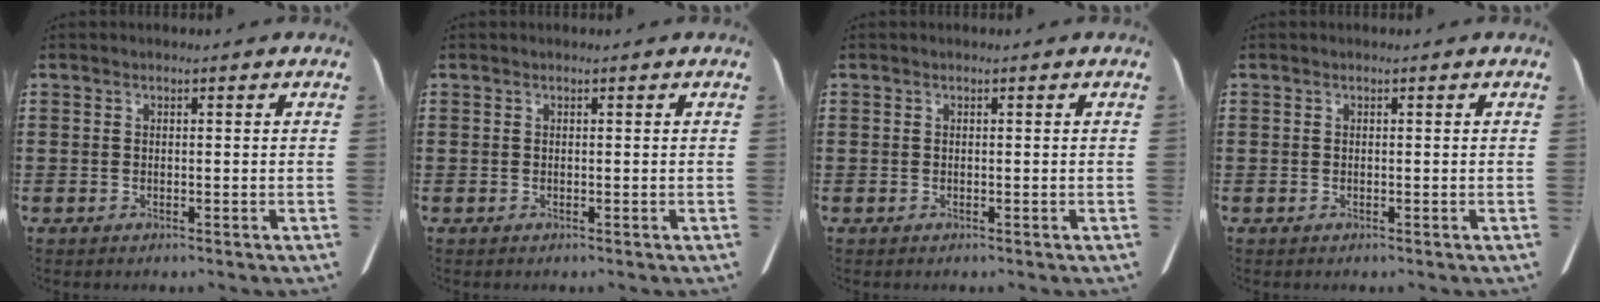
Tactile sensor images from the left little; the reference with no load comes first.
{"total": 0.0}
{"total": 0.0}
{"total": 0.0}